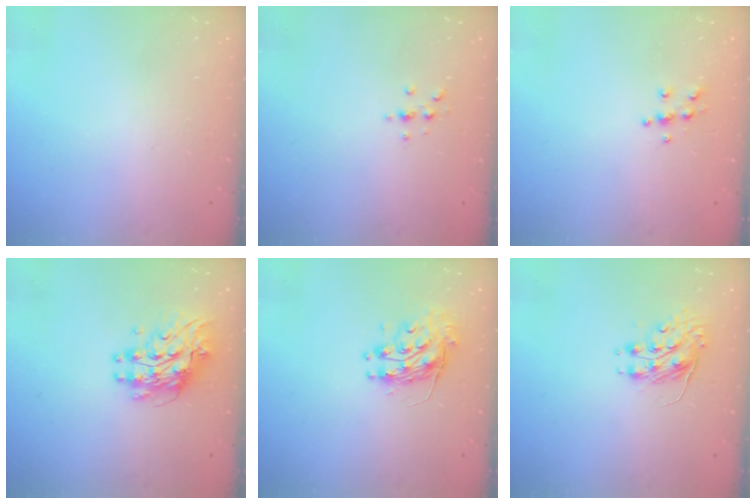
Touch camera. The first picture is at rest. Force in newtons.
{"total": 2.3, "press": 2.3, "slide": 0.2}
{"total": 5.6, "press": 5.6, "slide": 0.6}
{"total": 9.8, "press": 9.7, "slide": 0.8}
{"total": 10.9, "press": 10.8, "slide": 0.8}
{"total": 8.0, "press": 8.0, "slide": 0.2}